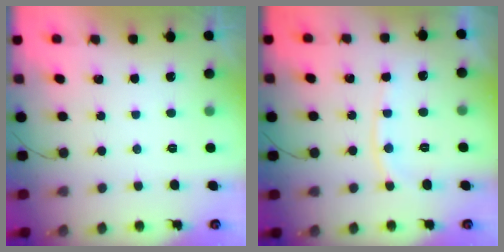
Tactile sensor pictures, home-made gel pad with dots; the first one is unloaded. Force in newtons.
{"total": 9.0, "press": 8.9, "slide": 1.3}